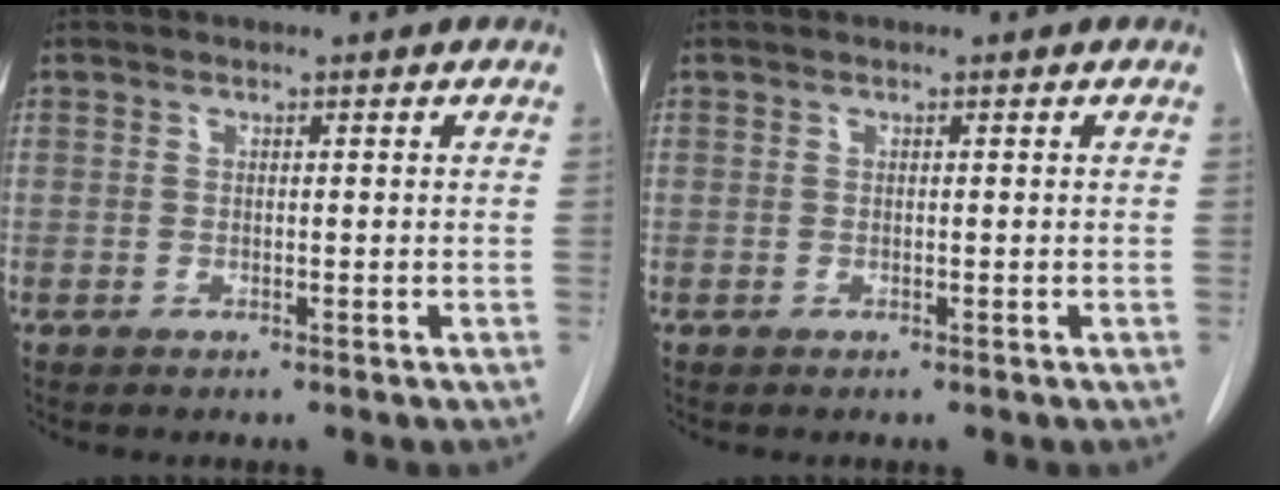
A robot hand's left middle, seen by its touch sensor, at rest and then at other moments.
{"total": 0.0}